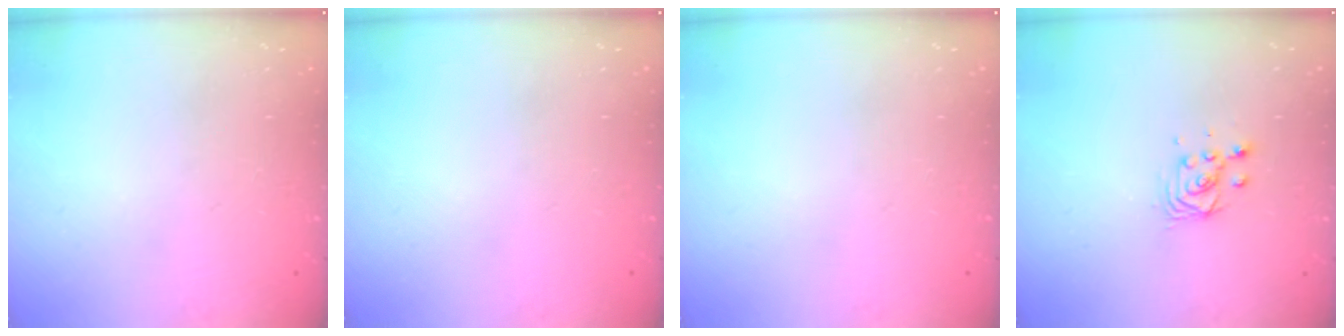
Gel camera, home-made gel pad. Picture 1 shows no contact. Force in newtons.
{"total": 0.0}
{"total": 0.0}
{"total": 3.5, "press": 3.5, "slide": 0.2}